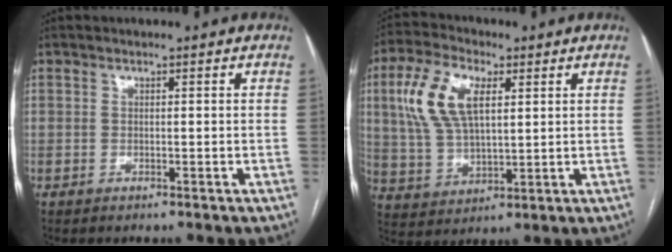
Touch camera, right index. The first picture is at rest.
{"total": 11.8, "force": [3.7, 5.6, 9.7], "torque": [-0.219, 0.021, 0.075]}